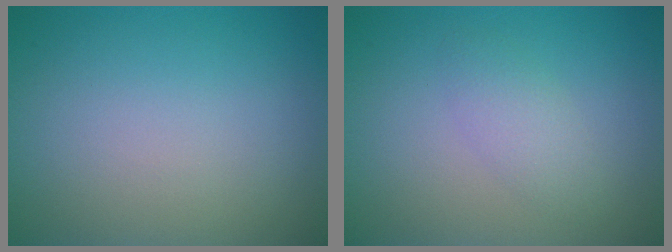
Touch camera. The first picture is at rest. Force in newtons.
{"total": 1.8, "press": 1.8, "slide": 0.0}